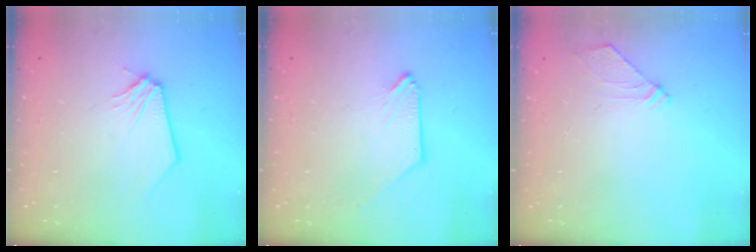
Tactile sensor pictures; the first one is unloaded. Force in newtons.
{"total": 0.0}
{"total": 4.8, "press": 4.7, "slide": 0.9}